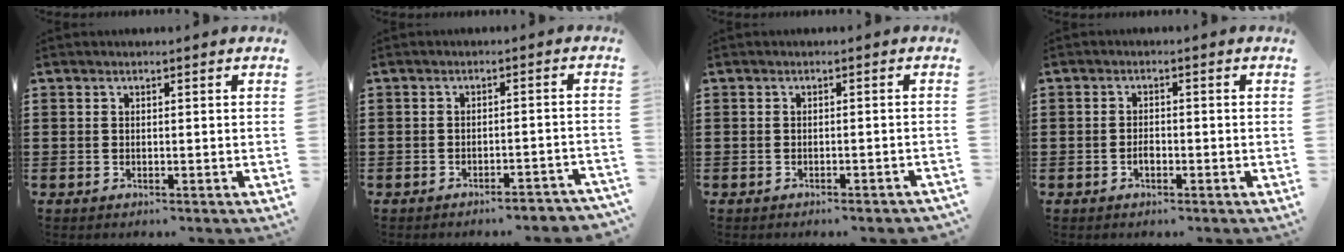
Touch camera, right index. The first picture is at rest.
{"total": 2.3, "force": [-2.2, -0.1, 0.7], "torque": [-0.017, -0.001, -0.046]}
{"total": 0.9, "force": [-0.8, 0.1, 0.4], "torque": [-0.010, -0.002, -0.016]}
{"total": 1.6, "force": [-0.7, 0.8, 1.2], "torque": [-0.024, 0.002, -0.014]}